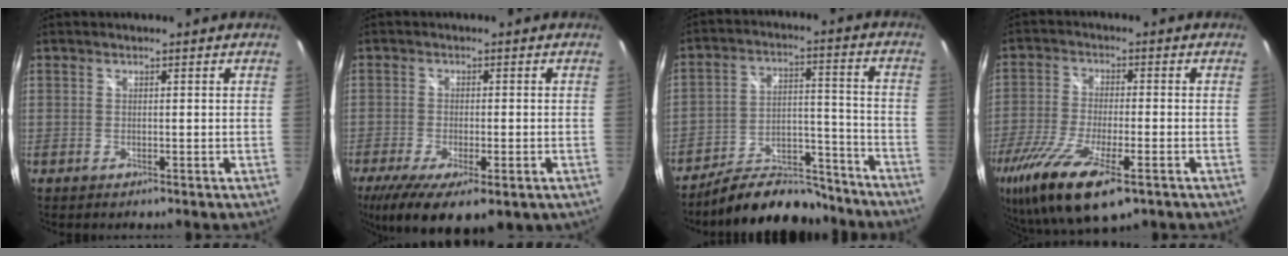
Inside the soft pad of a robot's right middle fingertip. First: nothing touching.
{"total": 13.6, "force": [-7.7, 4.8, 10.2], "torque": [-0.203, -0.055, -0.116]}
{"total": 15.3, "force": [-13.6, 5.3, 4.7], "torque": [-0.085, 0.033, -0.194]}
{"total": 18.2, "force": [-10.2, 5.8, 13.9], "torque": [-0.290, -0.070, -0.185]}